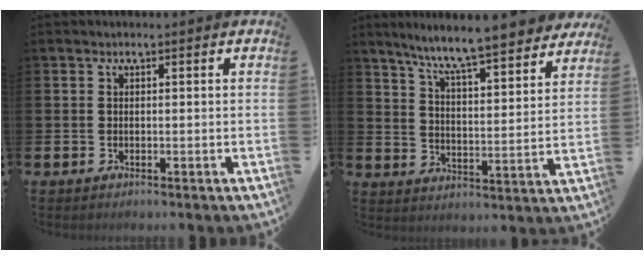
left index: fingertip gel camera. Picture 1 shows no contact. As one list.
[{"total": 8.6, "force": [8.0, 0.4, 3.3], "torque": [-0.089, -0.056, 0.136]}]